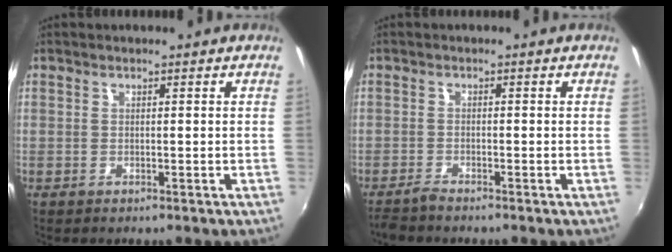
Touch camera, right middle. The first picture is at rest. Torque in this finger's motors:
{"motor_torque": [0.14, -0.23, 0.09, 0.03]}